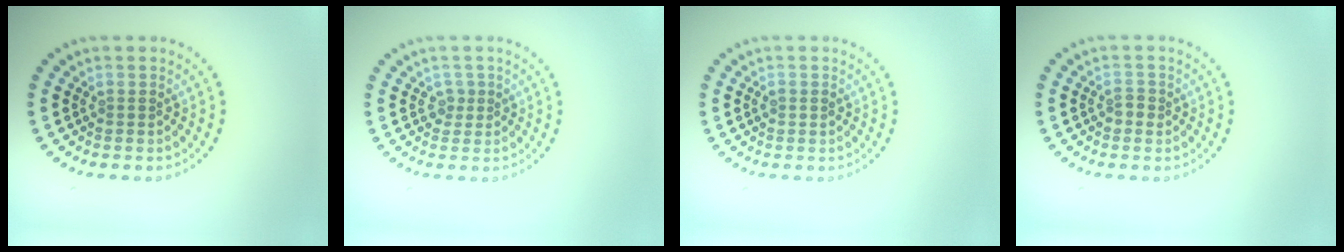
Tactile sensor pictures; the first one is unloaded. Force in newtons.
{"total": 1.2, "press": 0.9, "slide": 0.8}
{"total": 0.9, "press": 0.9, "slide": 0.1}
{"total": 1.2, "press": 1.1, "slide": 0.4}